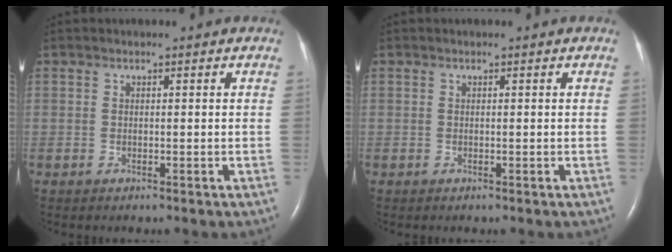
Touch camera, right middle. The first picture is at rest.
{"total": 0.0}